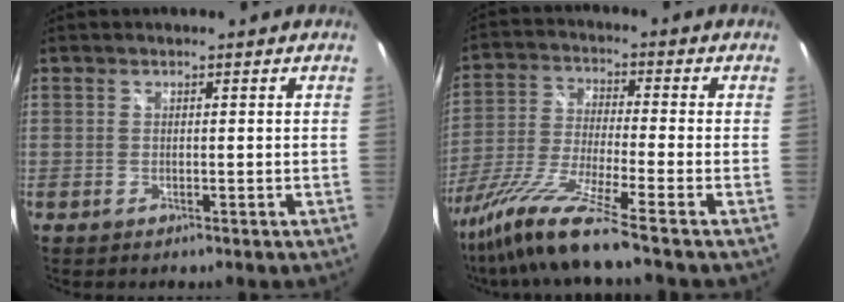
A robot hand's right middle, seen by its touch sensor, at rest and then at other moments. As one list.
[{"total": 14.8, "force": [-11.4, -1.5, 9.3], "torque": [-0.191, -0.042, -0.212]}]